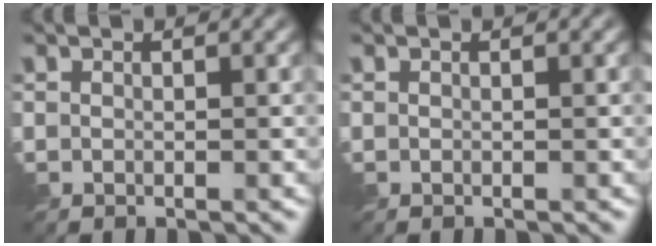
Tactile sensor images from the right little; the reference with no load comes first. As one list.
[{"total": 0.0}]